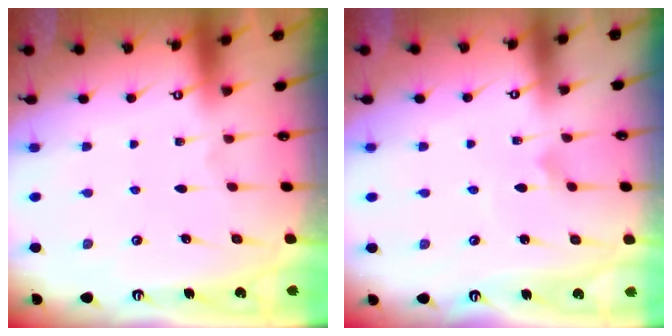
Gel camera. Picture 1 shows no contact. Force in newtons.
{"total": 2.9, "press": 2.9, "slide": 0.2}